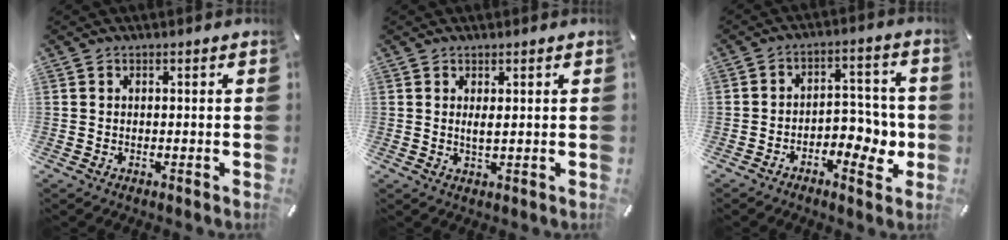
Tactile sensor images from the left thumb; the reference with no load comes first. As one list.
[{"total": 2.2, "force": [0.6, 0.4, 2.1], "torque": [-0.042, -0.001, 0.009]}, {"total": 8.1, "force": [-3.4, 4.9, 5.5], "torque": [-0.059, 0.012, -0.059]}]